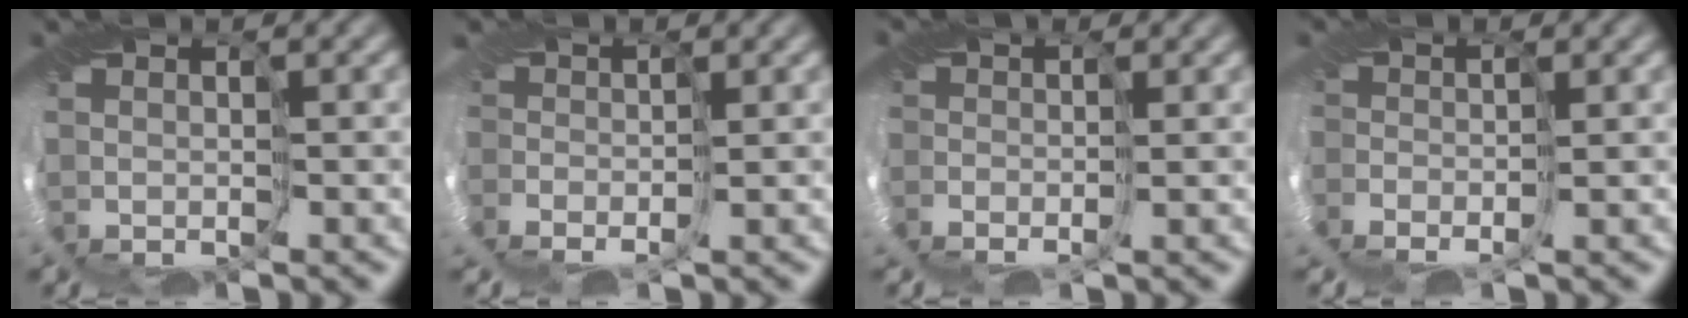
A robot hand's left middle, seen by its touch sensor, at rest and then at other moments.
{"total": 3.0, "force": [-1.5, 2.0, 1.7], "torque": [-0.036, -0.001, -0.023]}
{"total": 1.8, "force": [-0.8, 1.5, 0.6], "torque": [-0.002, -0.001, -0.007]}
{"total": 2.3, "force": [-1.8, 1.2, 0.7], "torque": [-0.008, -0.004, -0.034]}